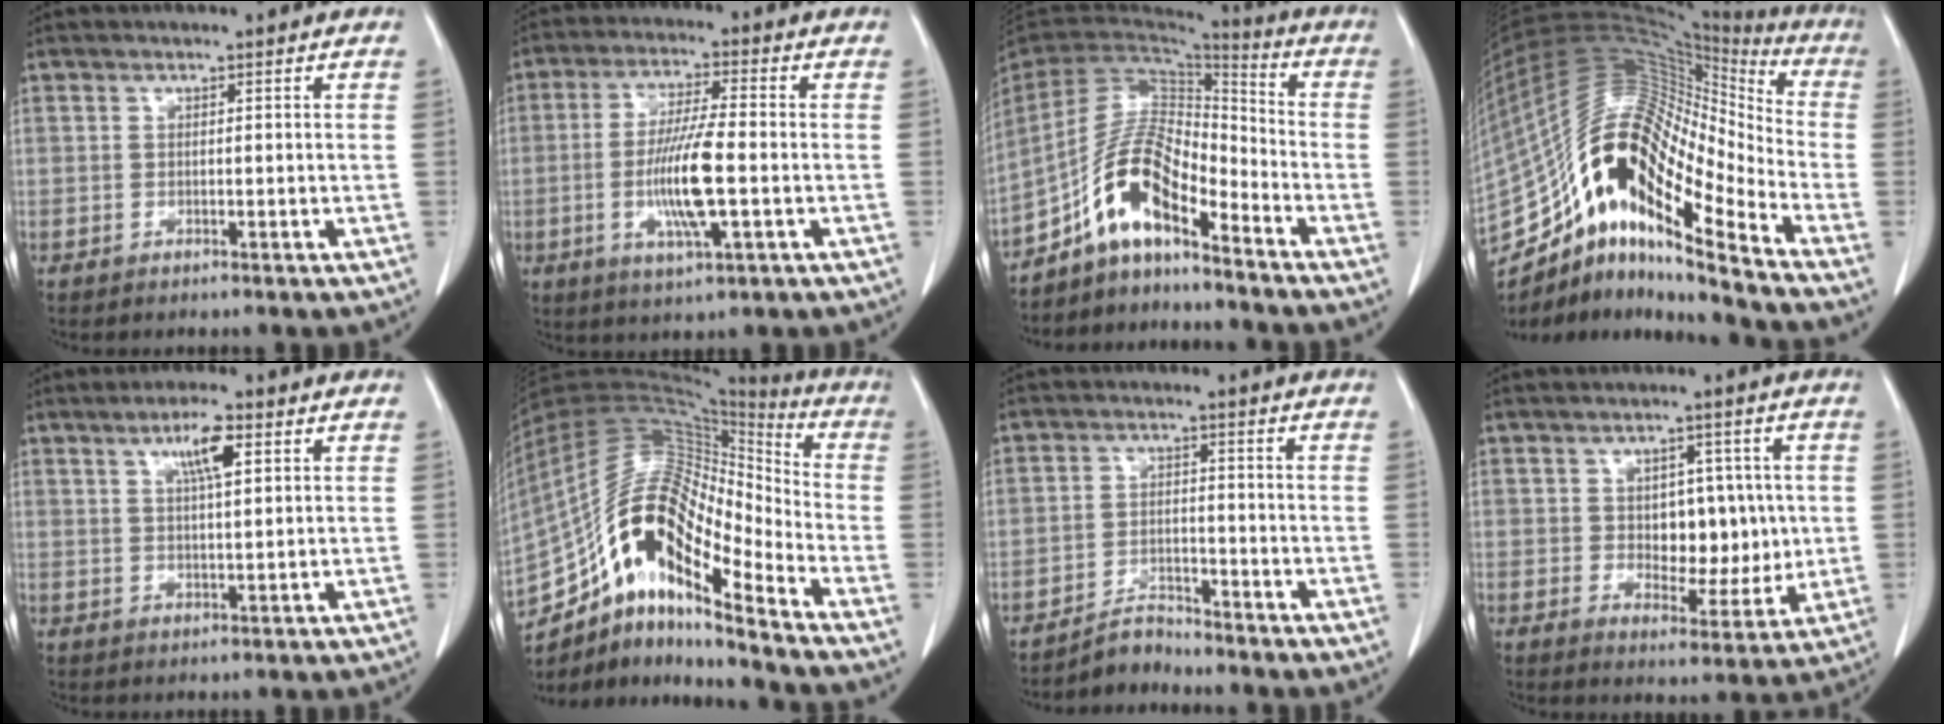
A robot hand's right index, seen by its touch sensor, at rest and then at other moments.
{"total": 10.3, "force": [-1.9, 1.0, 10.1], "torque": [-0.196, -0.010, -0.038]}
{"total": 10.8, "force": [-7.2, 3.2, 7.3], "torque": [-0.149, 0.026, -0.134]}
{"total": 24.2, "force": [-14.7, 5.9, 18.3], "torque": [-0.359, 0.034, -0.262]}
{"total": 5.4, "force": [2.5, 0.8, 4.7], "torque": [-0.085, 0.003, 0.042]}
{"total": 20.2, "force": [-11.9, 5.5, 15.4], "torque": [-0.305, 0.034, -0.205]}
{"total": 3.4, "force": [-3.4, 0.5, -0.4], "torque": [0.010, -0.007, -0.061]}
{"total": 8.7, "force": [0.7, 5.4, 6.8], "torque": [-0.085, 0.010, 0.024]}